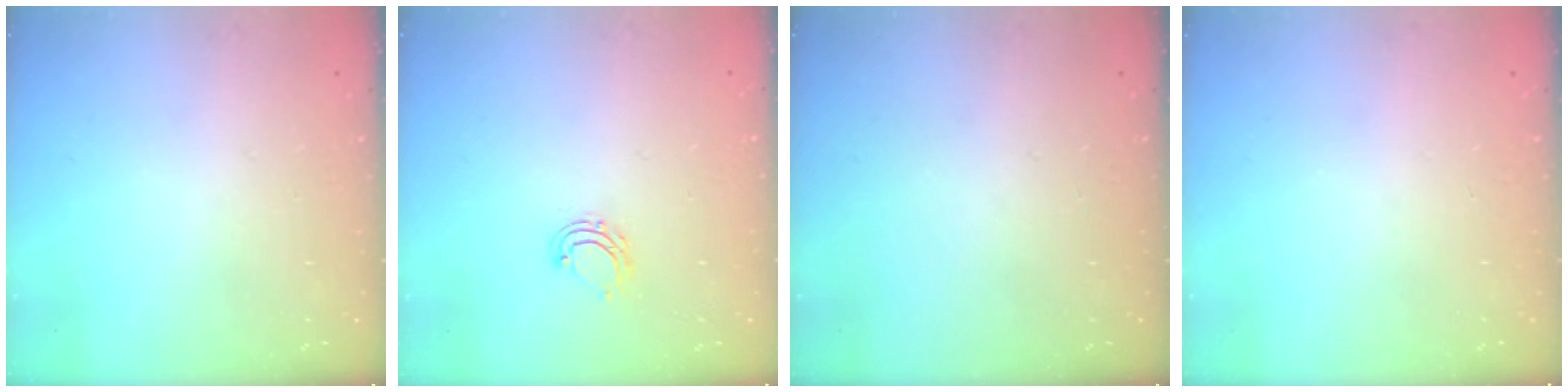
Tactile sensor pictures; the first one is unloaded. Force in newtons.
{"total": 5.2, "press": 5.1, "slide": 0.7}
{"total": 0.0}
{"total": 0.0}